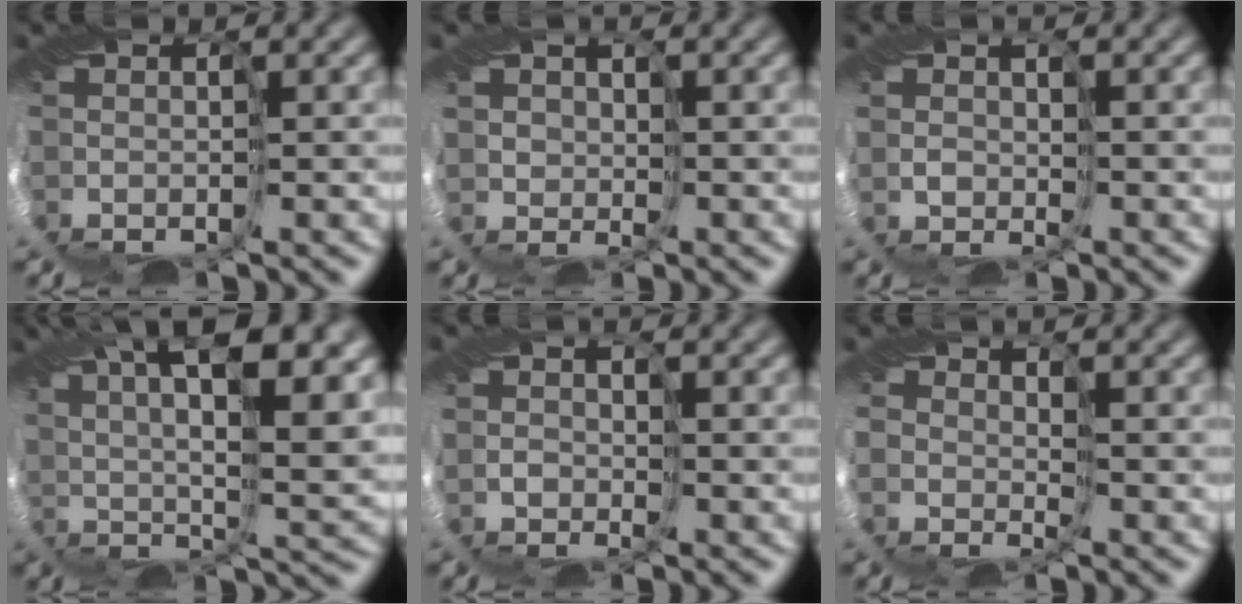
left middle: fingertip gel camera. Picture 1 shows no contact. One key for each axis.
{"total": 2.5, "fx": 1.5, "fy": 0.0, "fz": -2.0, "tx": 0.027, "ty": 0.005, "tz": 0.028}
{"total": 1.7, "fx": 0.8, "fy": -0.1, "fz": -1.5, "tx": 0.019, "ty": 0.004, "tz": 0.017}
{"total": 11.6, "fx": 5.9, "fy": 3.3, "fz": 9.4, "tx": -0.149, "ty": 0.026, "tz": 0.091}
{"total": 1.8, "fx": 0.7, "fy": -0.1, "fz": -1.7, "tx": 0.021, "ty": 0.005, "tz": 0.013}
{"total": 1.6, "fx": 1.1, "fy": 0.0, "fz": -1.1, "tx": 0.010, "ty": -0.001, "tz": 0.023}